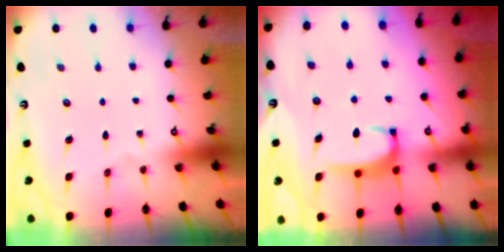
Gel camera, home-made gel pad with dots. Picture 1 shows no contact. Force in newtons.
{"total": 2.7, "press": 2.7, "slide": 0.4}